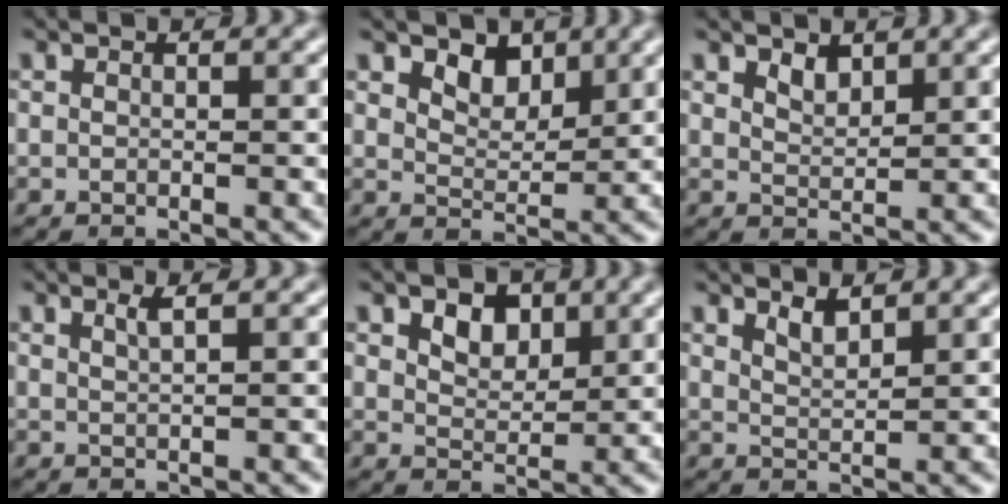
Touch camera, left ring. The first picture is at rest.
{"total": 3.0, "force": [2.1, 1.7, 1.4], "torque": [-0.032, -0.014, 0.037]}
{"total": 1.6, "force": [1.3, 0.7, 0.7], "torque": [-0.015, -0.004, 0.027]}
{"total": 1.3, "force": [0.8, 0.4, 1.0], "torque": [-0.009, 0.001, 0.011]}
{"total": 2.8, "force": [1.5, 1.7, 1.6], "torque": [-0.031, -0.003, 0.024]}
{"total": 1.7, "force": [1.4, 0.4, 0.9], "torque": [-0.018, -0.005, 0.028]}